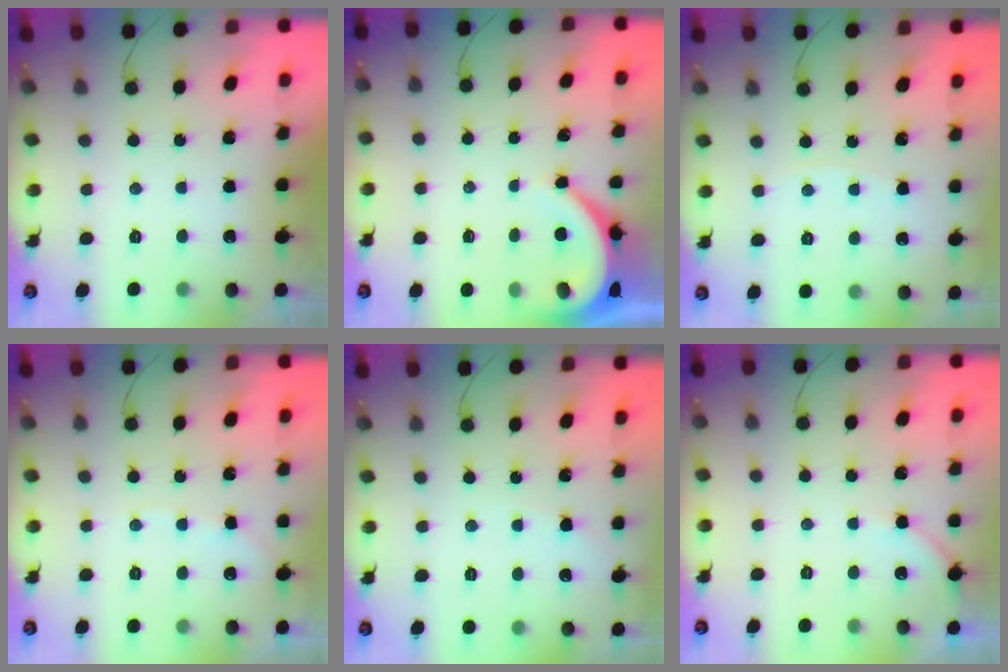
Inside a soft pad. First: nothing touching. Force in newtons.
{"total": 6.2, "press": 6.1, "slide": 0.7}
{"total": 2.7, "press": 2.7, "slide": 0.5}
{"total": 3.6, "press": 3.6, "slide": 0.4}
{"total": 3.0, "press": 2.9, "slide": 0.5}
{"total": 3.7, "press": 3.7, "slide": 0.5}